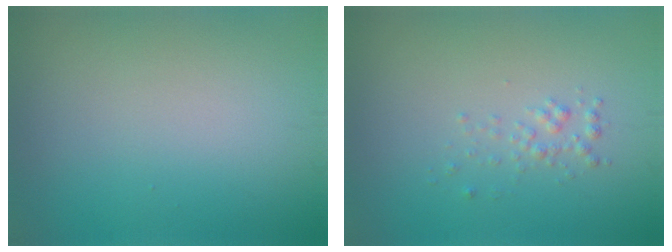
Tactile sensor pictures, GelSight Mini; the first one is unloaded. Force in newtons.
{"total": 1.1, "press": 1.1, "slide": 0.1}